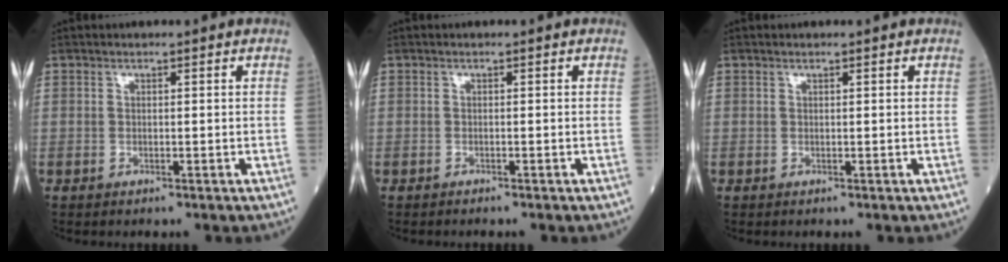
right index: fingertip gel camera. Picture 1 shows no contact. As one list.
[{"total": 0.8, "force": [-0.8, -0.1, 0.3], "torque": [-0.003, 0.001, -0.012]}, {"total": 0.0}]